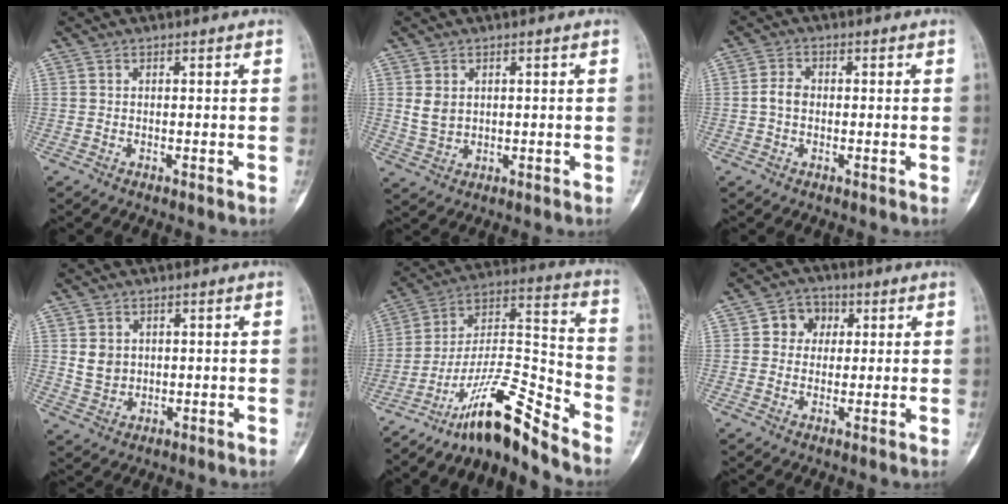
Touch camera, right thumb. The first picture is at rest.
{"total": 3.7, "force": [1.0, 2.9, 2.1], "torque": [-0.028, -0.006, 0.027]}
{"total": 3.0, "force": [-0.3, 2.2, 2.0], "torque": [-0.035, 0.009, -0.011]}
{"total": 4.2, "force": [0.9, 3.6, 2.0], "torque": [-0.019, -0.007, 0.024]}
{"total": 14.9, "force": [-12.3, 1.8, 8.1], "torque": [-0.148, 0.116, -0.220]}
{"total": 5.5, "force": [1.3, 4.9, 2.3], "torque": [0.001, 0.006, 0.013]}